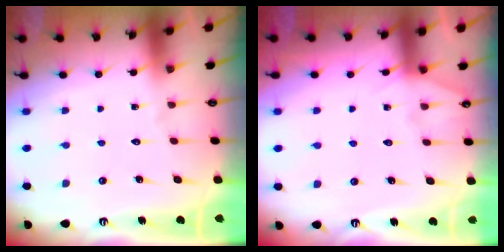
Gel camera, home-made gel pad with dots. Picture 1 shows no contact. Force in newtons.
{"total": 4.4, "press": 4.3, "slide": 0.6}